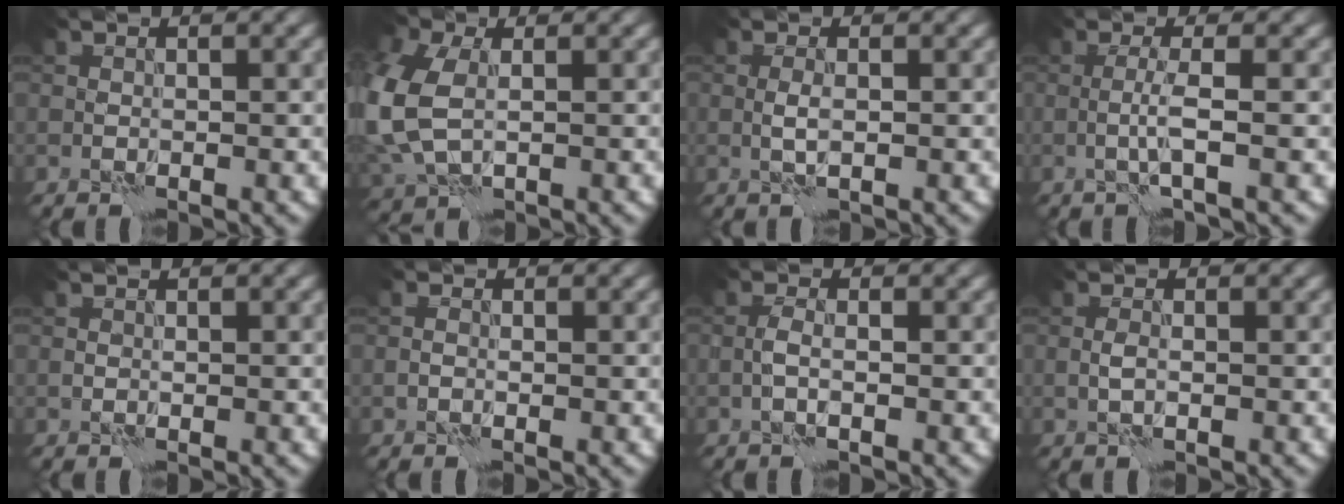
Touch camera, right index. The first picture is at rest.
{"total": 10.9, "force": [-0.1, 7.7, 7.8], "torque": [-0.223, -0.013, 0.013]}
{"total": 1.4, "force": [0.1, 0.4, 1.3], "torque": [-0.031, 0.000, 0.002]}
{"total": 2.3, "force": [-0.1, 0.2, 2.3], "torque": [-0.049, -0.002, -0.007]}
{"total": 0.0}
{"total": 0.5, "force": [-0.3, 0.3, 0.3], "torque": [-0.009, 0.005, -0.008]}
{"total": 1.4, "force": [-0.3, 0.5, 1.3], "torque": [-0.031, 0.004, -0.010]}
{"total": 0.7, "force": [-0.2, 0.0, 0.7], "torque": [-0.017, 0.002, -0.005]}